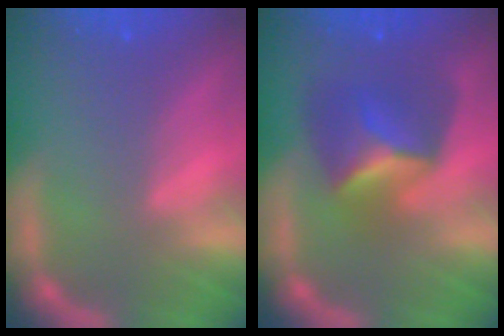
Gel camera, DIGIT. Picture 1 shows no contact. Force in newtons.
{"total": 5.9}